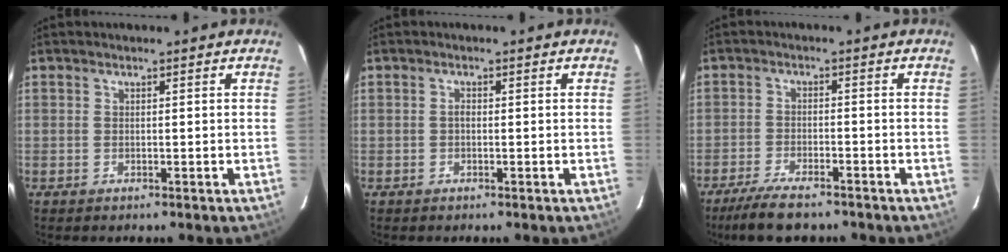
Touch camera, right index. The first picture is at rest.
{"total": 0.7, "force": [-0.2, 0.5, 0.5], "torque": [-0.009, 0.005, -0.005]}
{"total": 8.9, "force": [-7.3, 2.2, 4.6], "torque": [-0.114, -0.020, -0.126]}